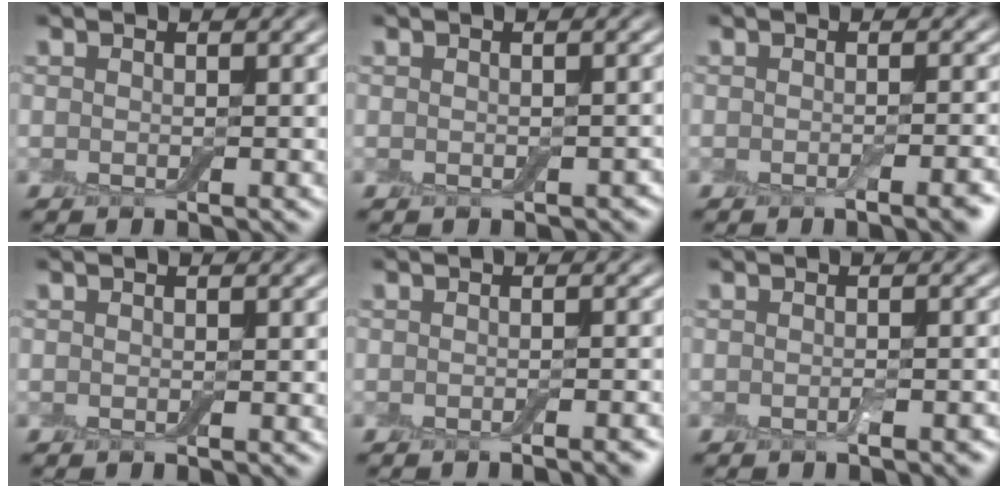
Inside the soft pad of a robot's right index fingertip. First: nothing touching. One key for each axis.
{"total": 0.9, "fx": -0.4, "fy": 0.6, "fz": 0.4, "tx": -0.008, "ty": -0.007, "tz": -0.004}
{"total": 3.1, "fx": -1.5, "fy": 0.8, "fz": 2.6, "tx": -0.031, "ty": -0.001, "tz": -0.022}
{"total": 0.0}
{"total": 1.7, "fx": -1.1, "fy": 0.3, "fz": 1.2, "tx": -0.007, "ty": 0.001, "tz": -0.016}
{"total": 1.2, "fx": -0.7, "fy": 0.3, "fz": 0.9, "tx": -0.015, "ty": -0.003, "tz": -0.010}